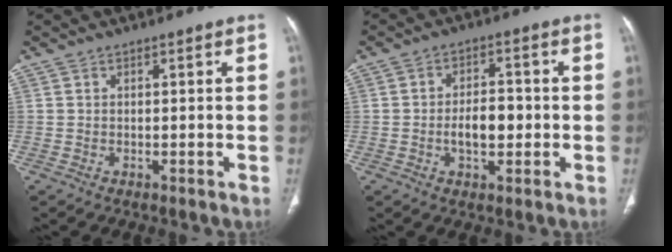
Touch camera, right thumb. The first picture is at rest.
{"total": 6.6, "force": [-1.0, 3.7, 5.4], "torque": [-0.080, 0.013, -0.017]}